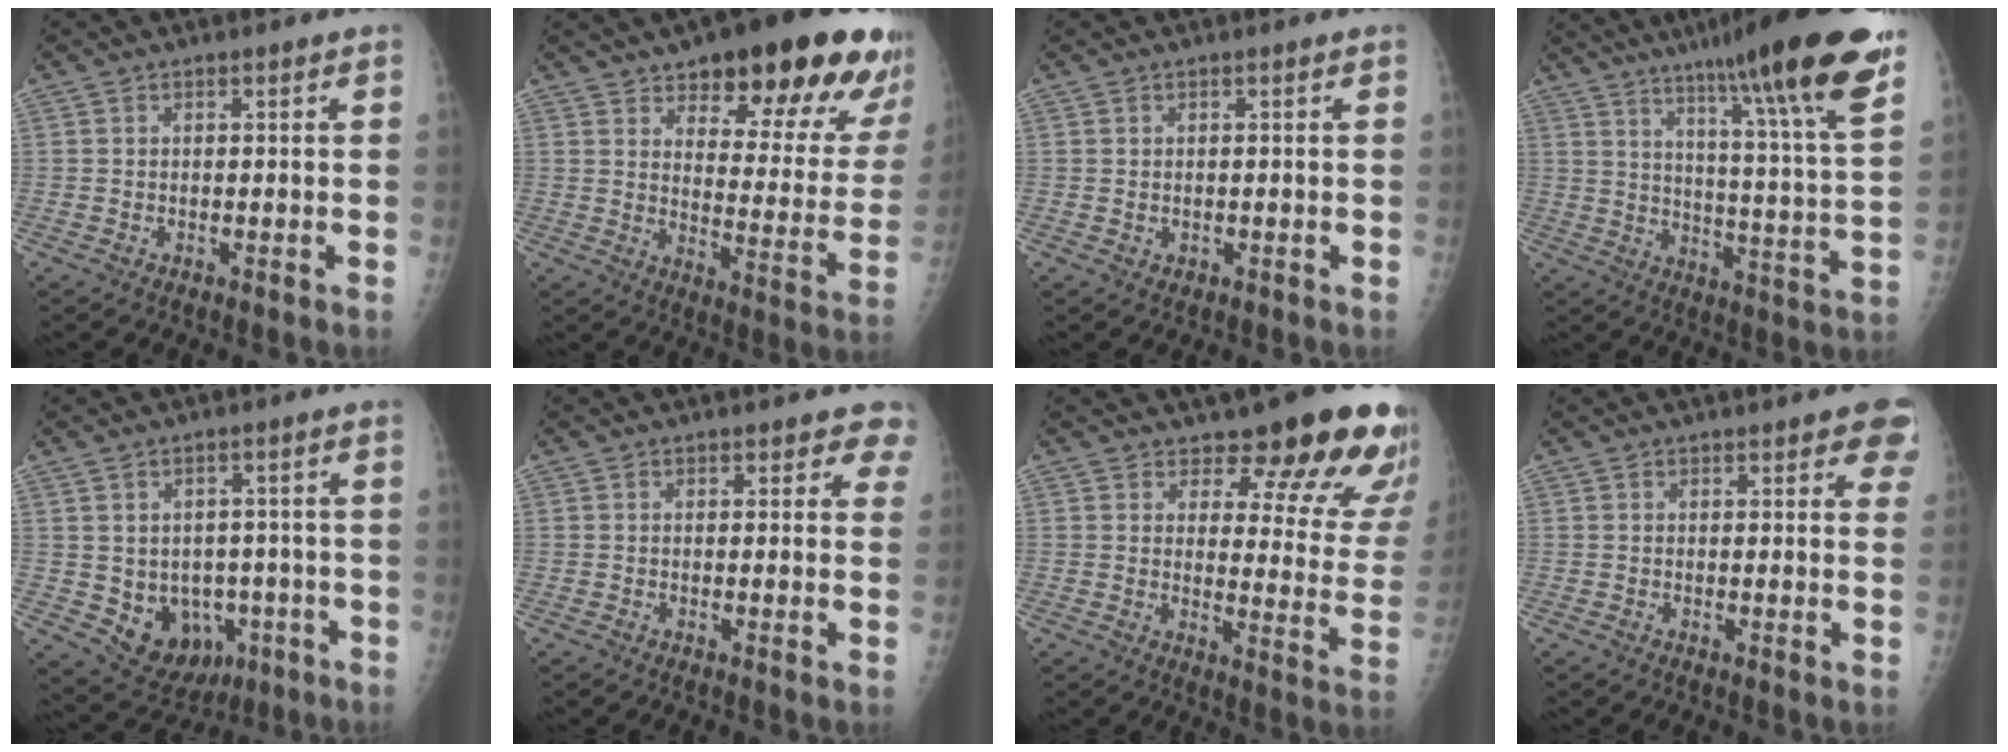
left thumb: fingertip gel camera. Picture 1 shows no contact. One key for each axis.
{"total": 25.2, "fx": 16.8, "fy": 8.4, "fz": 16.8, "tx": -0.174, "ty": -0.071, "tz": 0.221}
{"total": 0.8, "fx": 0.0, "fy": 0.7, "fz": 0.4, "tx": -0.008, "ty": -0.001, "tz": 0.004}
{"total": 24.1, "fx": 16.1, "fy": 1.3, "fz": 17.8, "tx": -0.250, "ty": -0.065, "tz": 0.233}
{"total": 10.8, "fx": -2.6, "fy": 8.6, "fz": 6.0, "tx": -0.060, "ty": 0.014, "tz": -0.015}
{"total": 3.8, "fx": 3.0, "fy": 1.9, "fz": 1.3, "tx": 0.023, "ty": -0.010, "tz": 0.022}
{"total": 18.0, "fx": 14.9, "fy": 5.8, "fz": 8.2, "tx": -0.049, "ty": -0.112, "tz": 0.166}
{"total": 5.9, "fx": 3.5, "fy": 2.1, "fz": 4.3, "tx": -0.020, "ty": -0.005, "tz": 0.034}